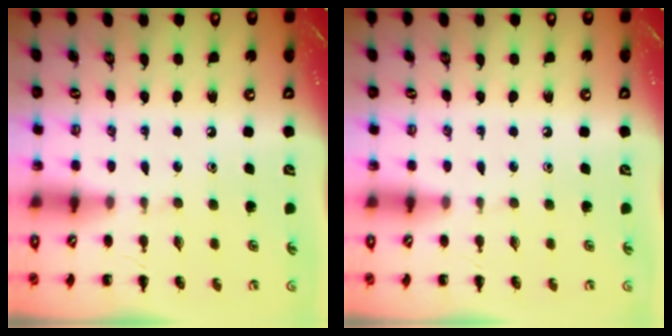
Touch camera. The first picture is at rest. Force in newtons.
{"total": 0.0}